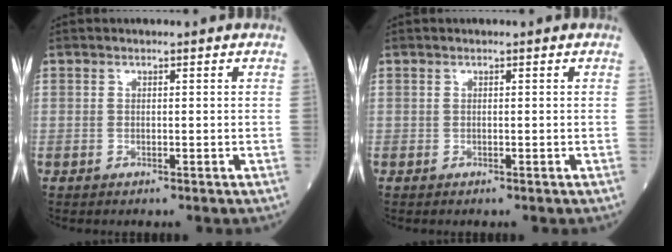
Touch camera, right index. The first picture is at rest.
{"total": 0.0}